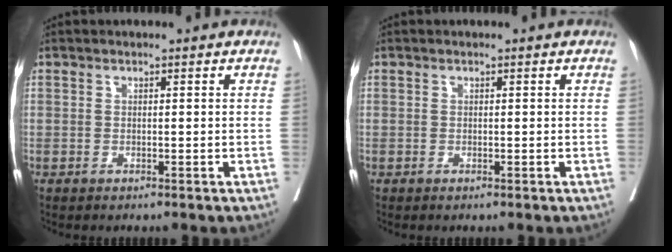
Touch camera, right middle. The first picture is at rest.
{"total": 0.0}